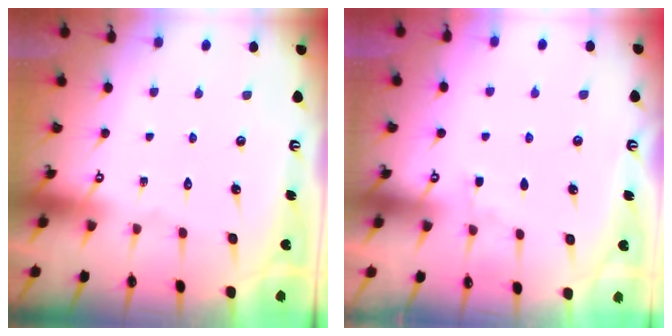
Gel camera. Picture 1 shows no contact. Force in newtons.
{"total": 2.1, "press": 2.1, "slide": 0.4}